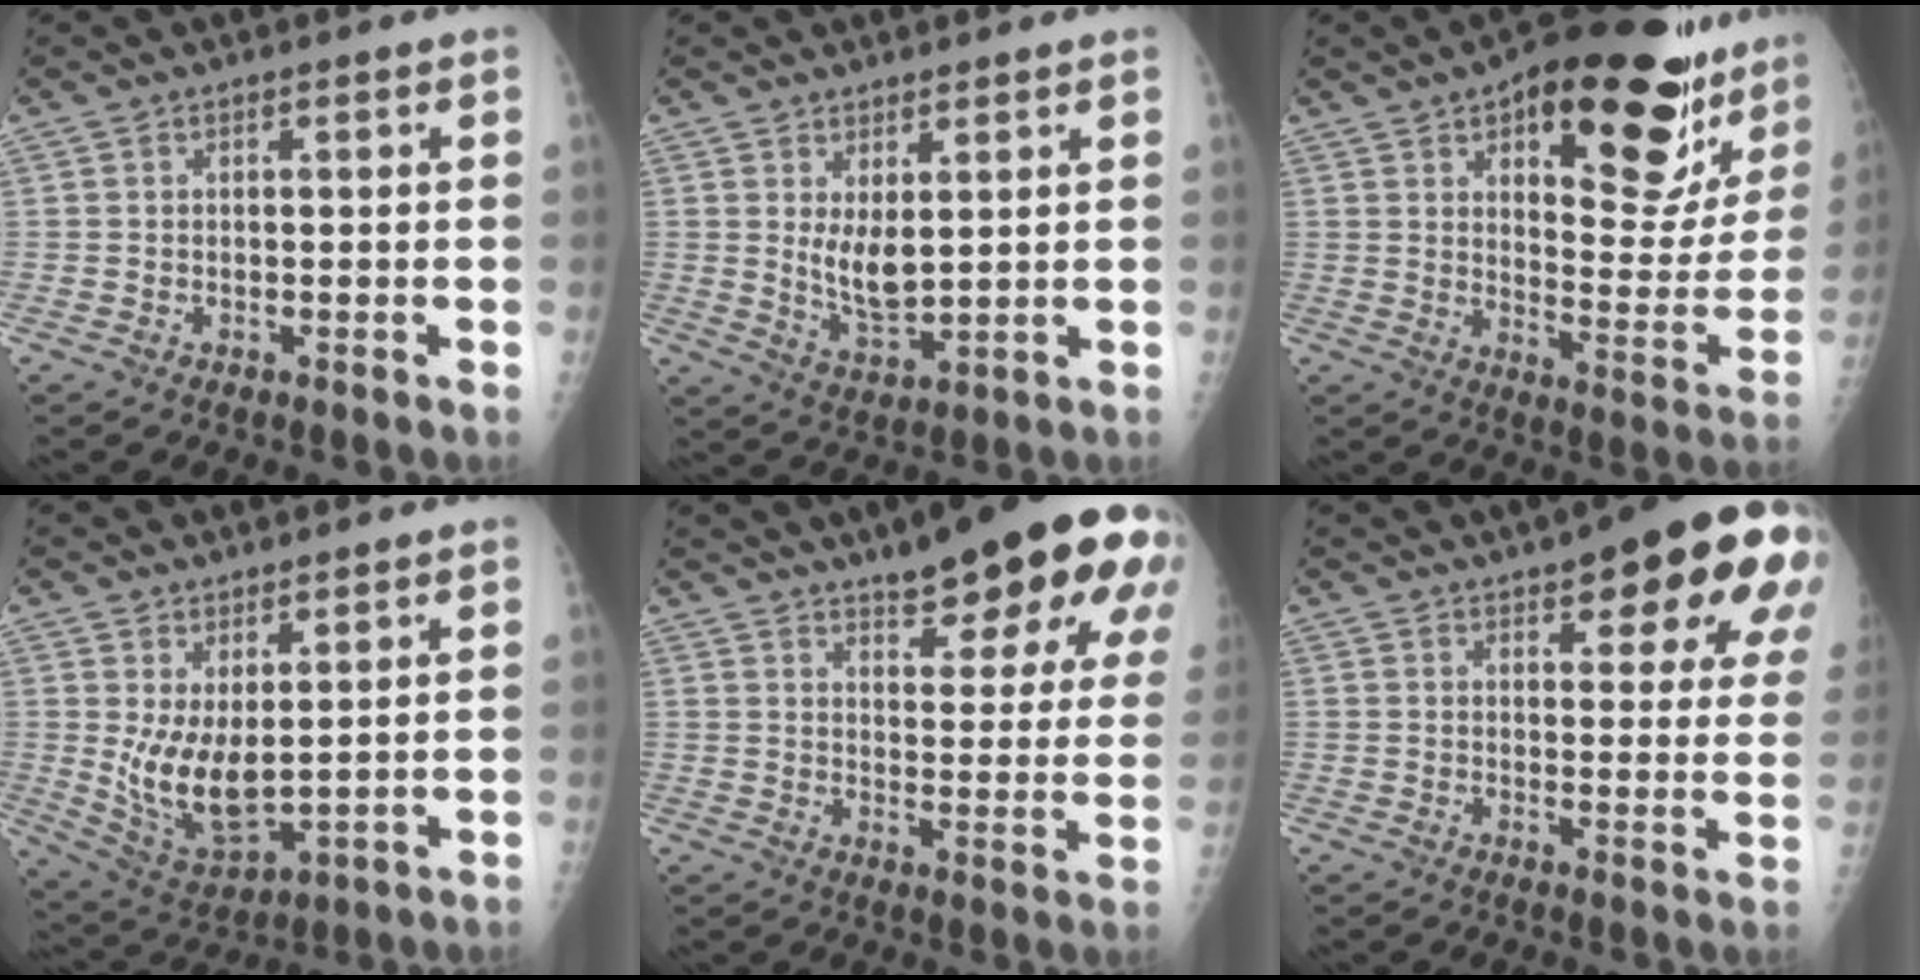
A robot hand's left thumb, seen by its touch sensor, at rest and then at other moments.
{"total": 6.3, "force": [1.8, 2.8, 5.3], "torque": [-0.085, -0.029, 0.047]}
{"total": 26.4, "force": [15.9, 10.1, 18.4], "torque": [-0.196, -0.058, 0.223]}
{"total": 10.0, "force": [1.9, 4.6, 8.7], "torque": [-0.149, -0.034, 0.057]}
{"total": 22.5, "force": [13.8, 6.4, 16.5], "torque": [-0.196, -0.035, 0.182]}
{"total": 19.9, "force": [10.3, 6.6, 15.8], "torque": [-0.178, -0.019, 0.124]}